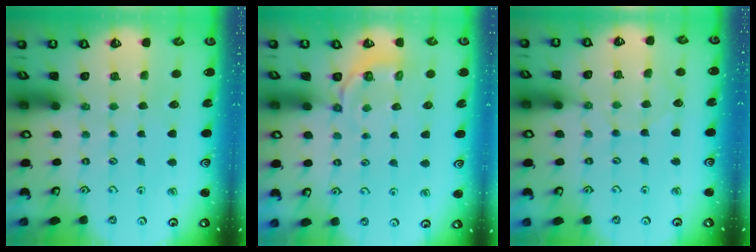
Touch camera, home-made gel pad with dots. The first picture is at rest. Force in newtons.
{"total": 5.0, "press": 4.3, "slide": 2.5}
{"total": 6.0, "press": 6.0, "slide": 0.6}